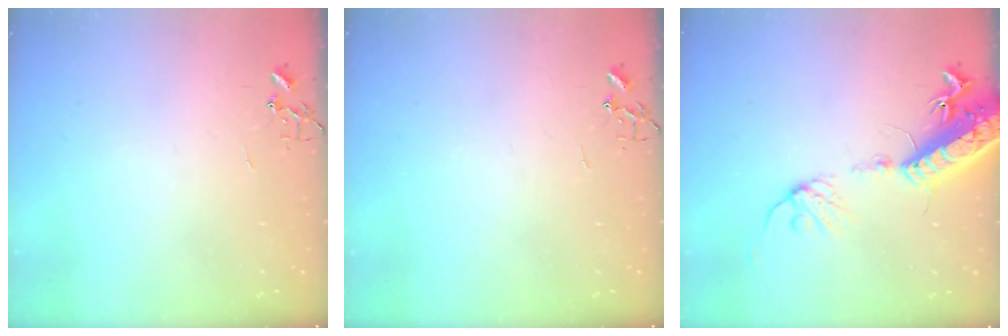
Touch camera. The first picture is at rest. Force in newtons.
{"total": 0.0}
{"total": 17.9, "press": 17.4, "slide": 4.2}